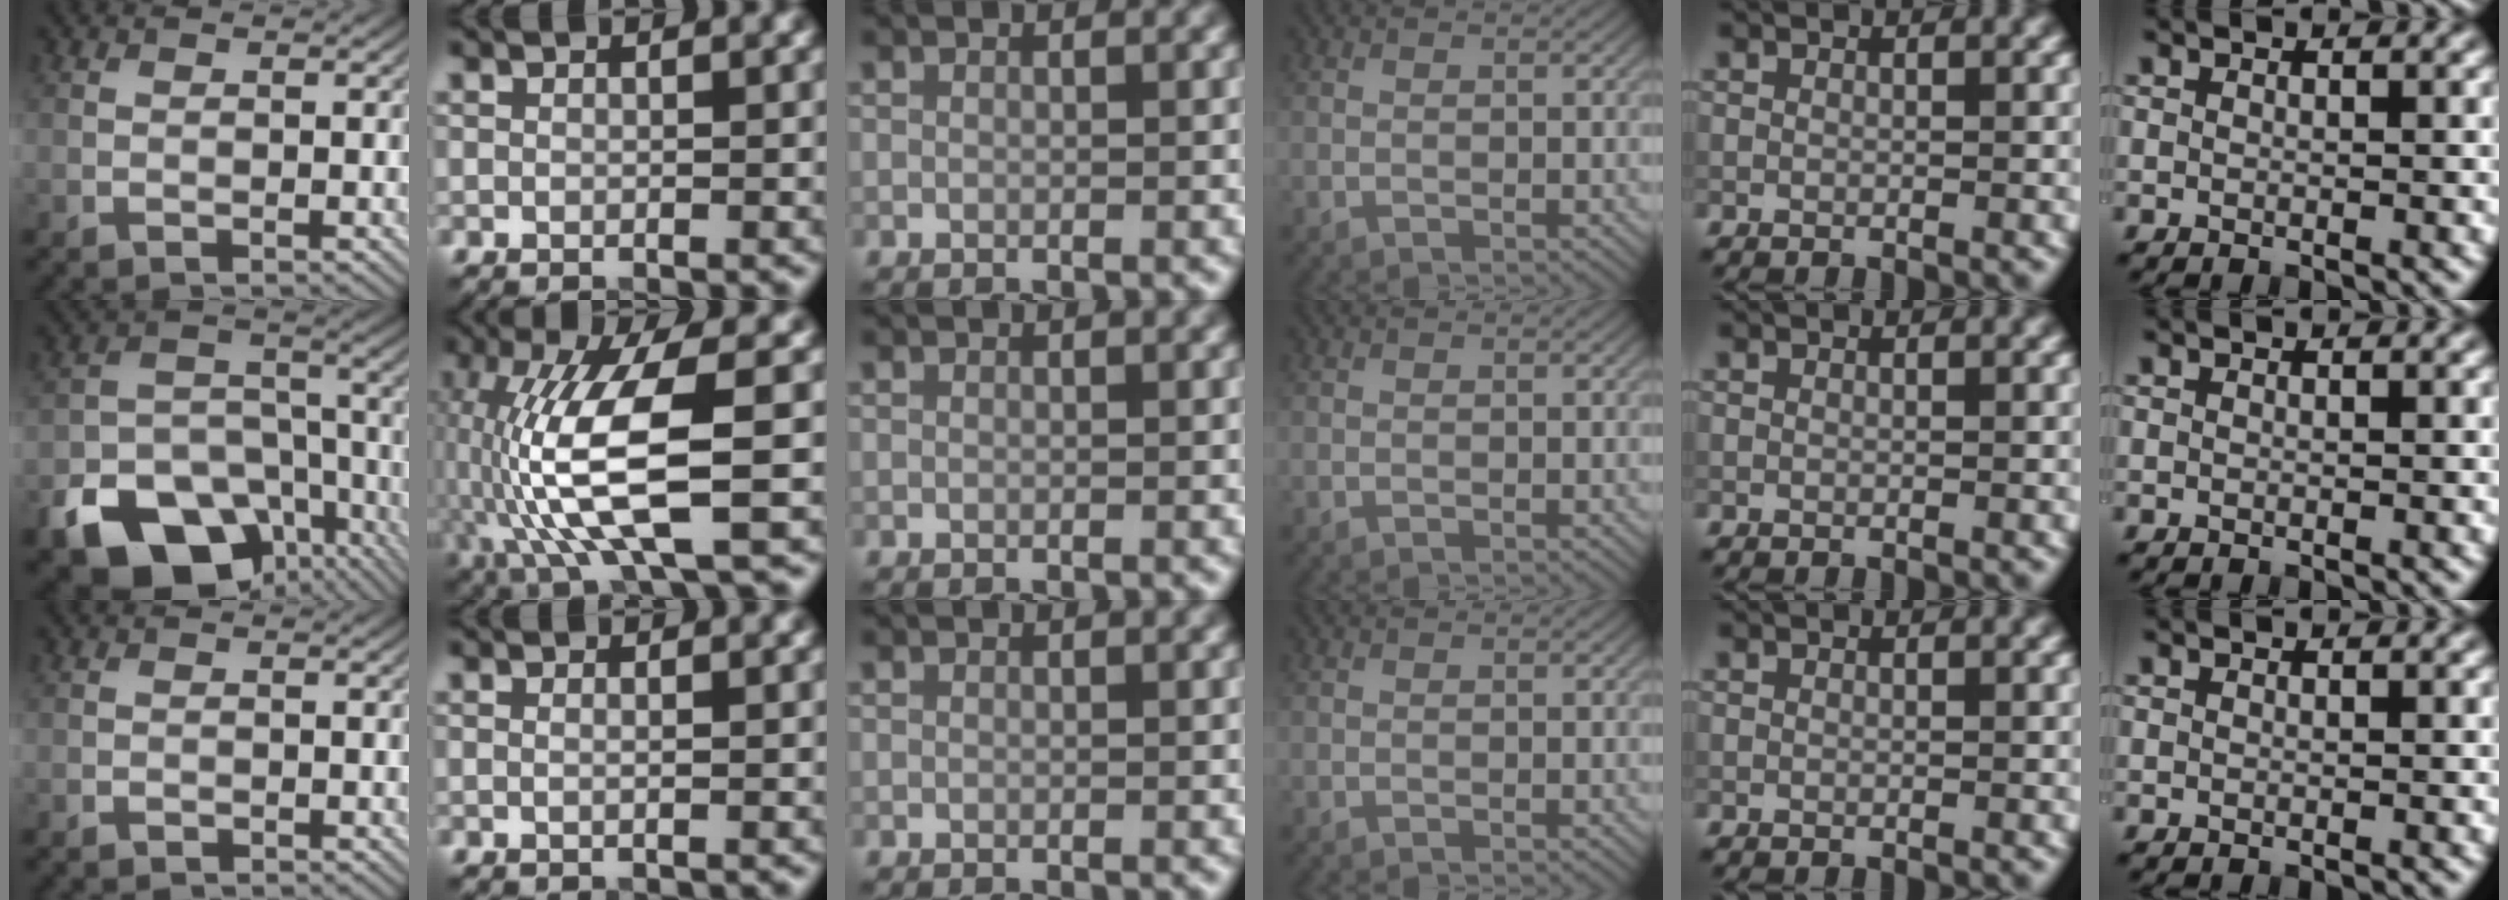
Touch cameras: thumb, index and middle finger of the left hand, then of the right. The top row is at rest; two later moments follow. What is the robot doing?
{"motion": "lift_and_place", "object": "coin"}